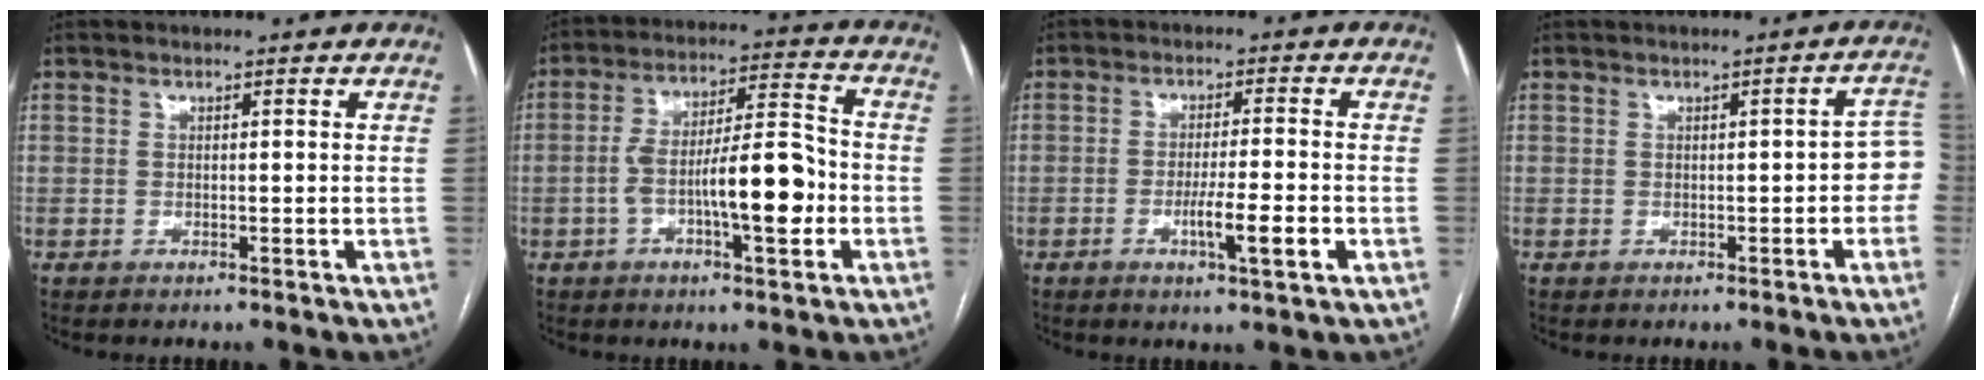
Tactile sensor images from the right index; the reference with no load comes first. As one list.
[{"total": 12.5, "force": [-3.1, 2.4, 11.8], "torque": [-0.201, 0.021, -0.048]}, {"total": 6.2, "force": [-2.2, 0.1, 5.8], "torque": [-0.096, -0.008, -0.034]}, {"total": 4.0, "force": [-0.6, 1.4, 3.7], "torque": [-0.028, 0.017, -0.008]}]